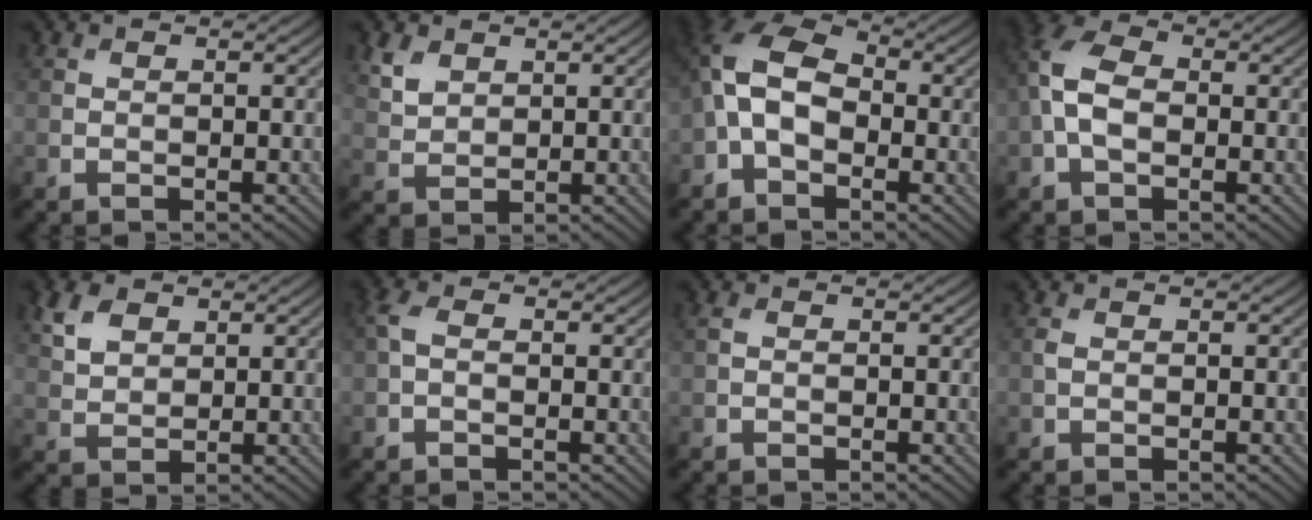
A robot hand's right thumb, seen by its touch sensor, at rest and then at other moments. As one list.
[{"total": 3.5, "force": [2.1, 2.3, 1.7], "torque": [-0.049, 0.000, 0.048]}, {"total": 9.1, "force": [-0.7, 5.9, 6.9], "torque": [-0.164, 0.018, -0.030]}, {"total": 6.4, "force": [-0.1, 4.2, 4.8], "torque": [-0.116, 0.011, -0.016]}, {"total": 4.7, "force": [2.4, 3.0, 2.6], "torque": [-0.066, 0.004, 0.050]}, {"total": 2.3, "force": [0.0, 1.4, 1.9], "torque": [-0.047, 0.005, -0.006]}, {"total": 1.1, "force": [0.1, 0.8, 0.8], "torque": [-0.019, 0.002, 0.000]}, {"total": 0.8, "force": [0.0, 0.5, 0.6], "torque": [-0.017, 0.002, 0.000]}]